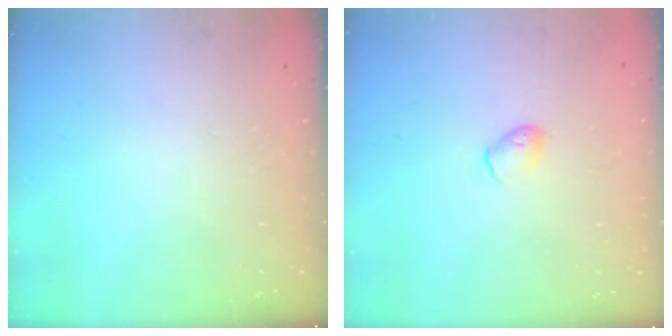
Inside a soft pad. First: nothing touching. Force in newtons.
{"total": 5.1, "press": 4.9, "slide": 1.3}